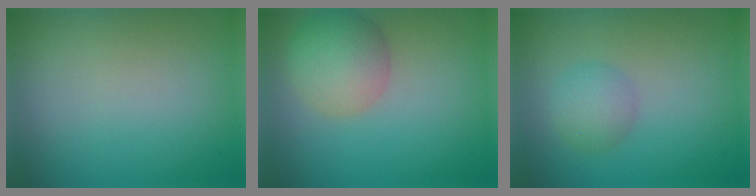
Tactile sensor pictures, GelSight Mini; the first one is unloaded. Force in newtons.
{"total": 4.6, "press": 4.6, "slide": 0.2}
{"total": 2.5, "press": 2.5, "slide": 0.1}